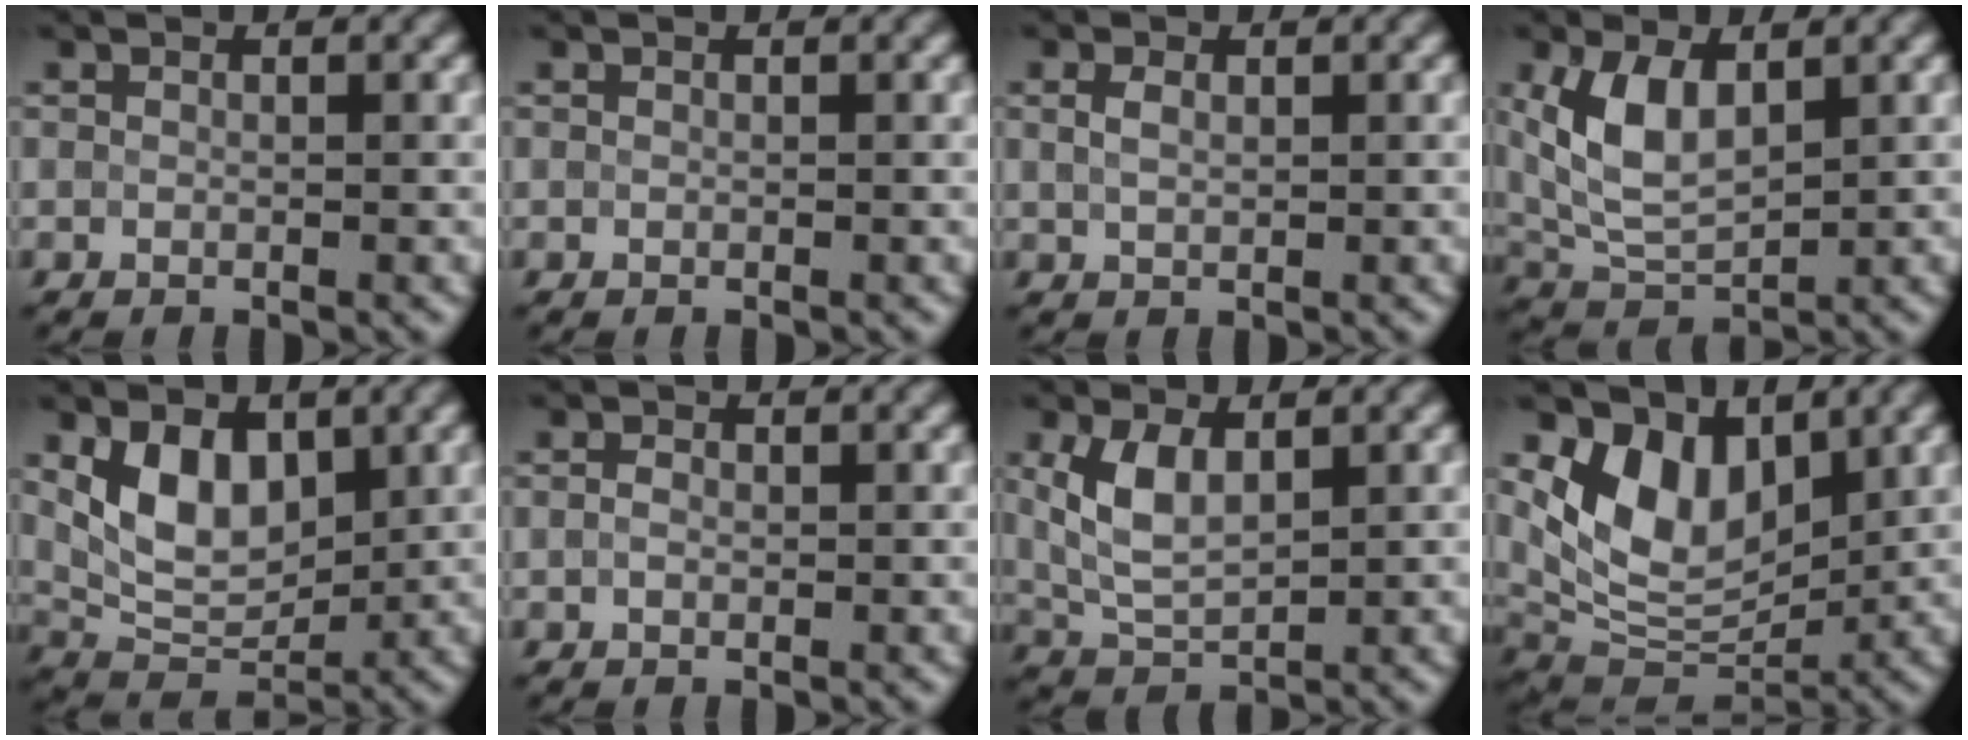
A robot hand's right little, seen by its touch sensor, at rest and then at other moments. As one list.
[{"total": 0.0}, {"total": 1.5, "force": [0.5, 0.9, 1.2], "torque": [-0.028, 0.006, 0.010]}, {"total": 6.1, "force": [1.8, 3.2, 4.9], "torque": [-0.111, 0.008, 0.040]}, {"total": 5.6, "force": [1.8, 3.4, 4.1], "torque": [-0.076, -0.003, 0.036]}, {"total": 0.9, "force": [0.0, 0.6, 0.7], "torque": [-0.016, 0.004, -0.004]}, {"total": 4.7, "force": [1.5, 2.5, 3.6], "torque": [-0.093, 0.006, 0.034]}, {"total": 7.0, "force": [2.8, 4.4, 4.7], "torque": [-0.086, -0.009, 0.049]}]